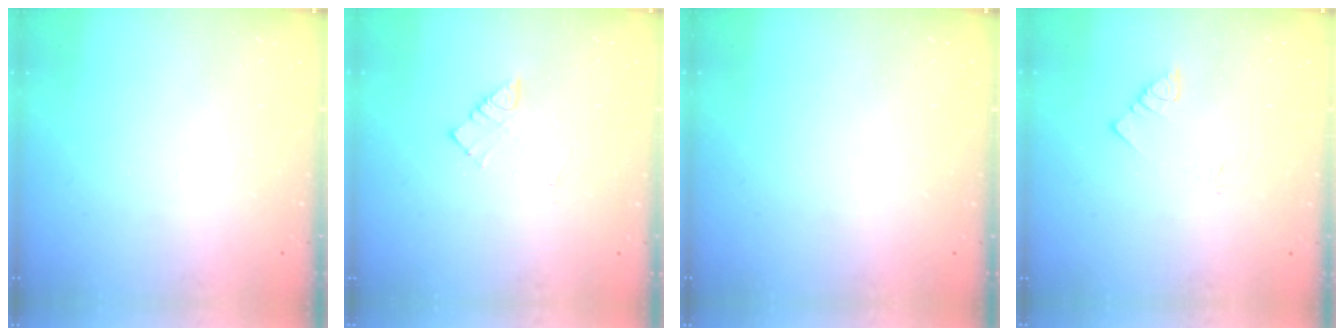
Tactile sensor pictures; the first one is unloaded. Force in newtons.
{"total": 5.2, "press": 5.2, "slide": 0.2}
{"total": 0.0}
{"total": 2.0, "press": 2.0, "slide": 0.4}